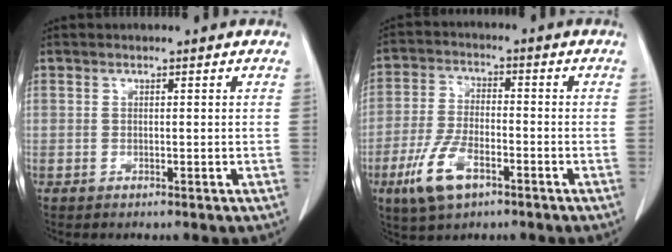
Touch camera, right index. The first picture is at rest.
{"total": 8.9, "force": [-4.6, 3.8, 6.7], "torque": [-0.153, -0.005, -0.084]}